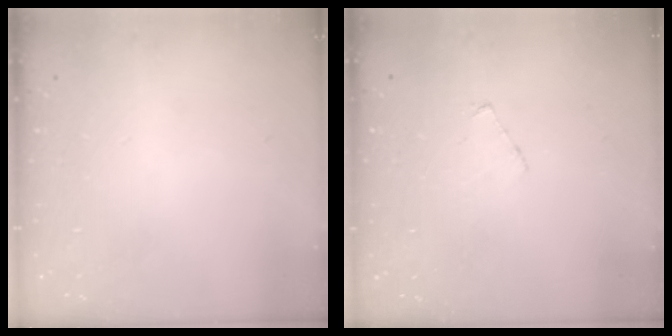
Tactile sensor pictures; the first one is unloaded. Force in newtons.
{"total": 3.1, "press": 3.0, "slide": 0.3}